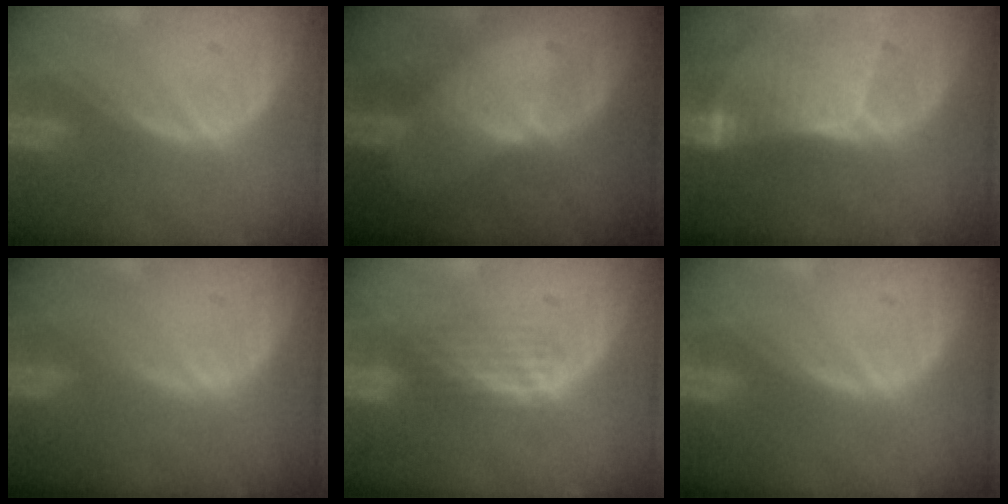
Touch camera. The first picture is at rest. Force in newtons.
{"total": 2.7, "press": 2.7, "slide": 0.3}
{"total": 8.5, "press": 7.7, "slide": 3.6}
{"total": 0.0}
{"total": 3.5, "press": 3.2, "slide": 1.4}
{"total": 0.0}